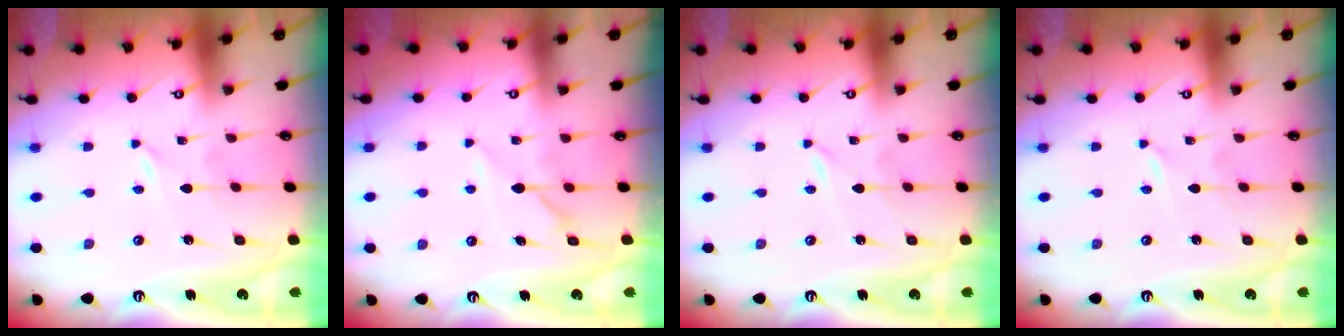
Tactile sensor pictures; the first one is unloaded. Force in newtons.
{"total": 6.1, "press": 6.1, "slide": 0.6}
{"total": 0.0}
{"total": 0.0}